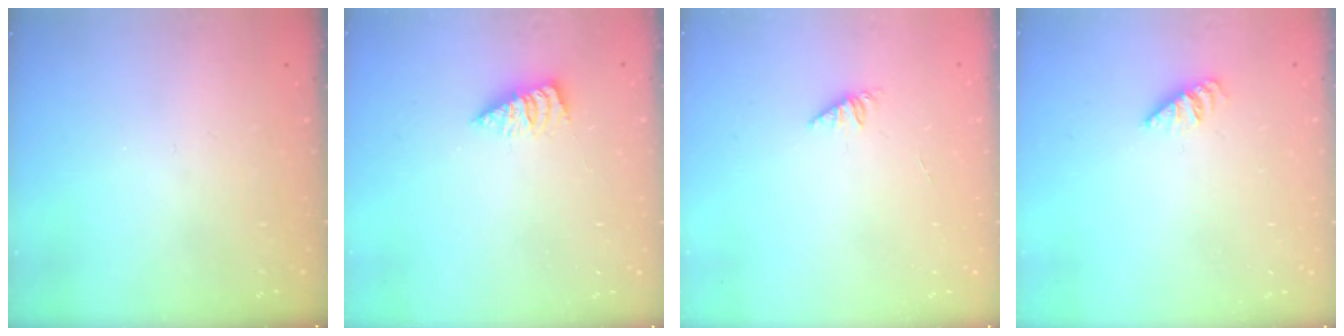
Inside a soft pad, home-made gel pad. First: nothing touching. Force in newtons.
{"total": 2.5, "press": 2.5, "slide": 0.3}
{"total": 1.0, "press": 1.0, "slide": 0.3}
{"total": 0.6, "press": 0.5, "slide": 0.2}